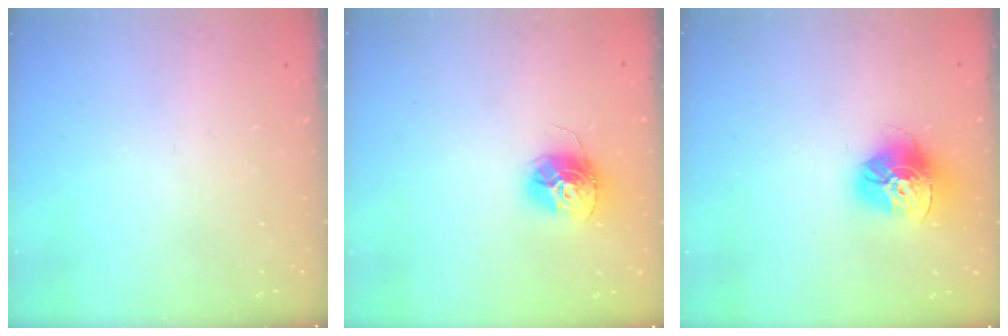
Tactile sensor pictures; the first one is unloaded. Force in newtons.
{"total": 13.4, "press": 13.4, "slide": 1.2}
{"total": 16.3, "press": 16.2, "slide": 1.5}